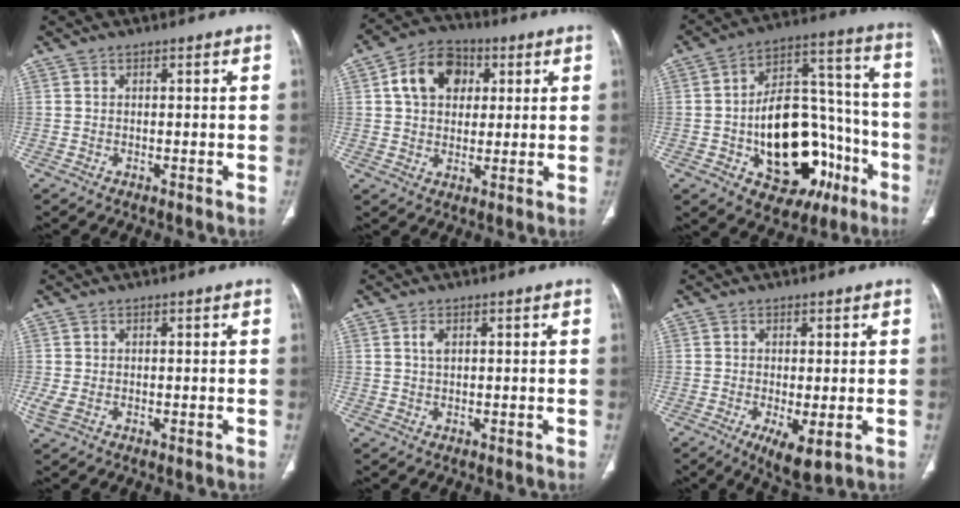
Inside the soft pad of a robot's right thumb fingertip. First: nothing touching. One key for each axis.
{"total": 11.3, "fx": 3.0, "fy": 8.6, "fz": 6.8, "tx": -0.088, "ty": 0.008, "tz": 0.044}
{"total": 25.5, "fx": -8.0, "fy": 15.1, "fz": 18.9, "tx": -0.250, "ty": 0.057, "tz": -0.100}
{"total": 2.2, "fx": -0.4, "fy": 1.4, "fz": 1.7, "tx": -0.055, "ty": 0.000, "tz": -0.005}
{"total": 1.6, "fx": 0.6, "fy": 0.8, "fz": 1.3, "tx": -0.028, "ty": 0.003, "tz": 0.015}
{"total": 6.0, "fx": -1.8, "fy": 2.0, "fz": 5.4, "tx": -0.096, "ty": -0.019, "tz": -0.024}